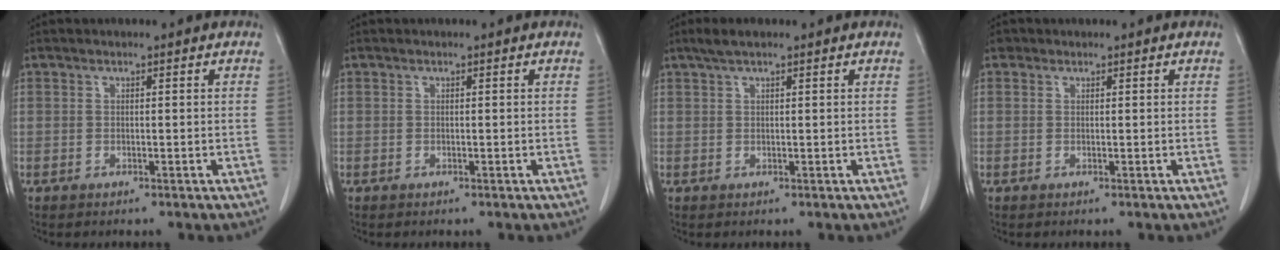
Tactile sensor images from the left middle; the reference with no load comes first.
{"total": 0.0}
{"total": 2.4, "force": [1.7, 0.4, 1.6], "torque": [-0.037, 0.012, 0.033]}
{"total": 0.6, "force": [0.4, 0.4, 0.0], "torque": [-0.001, 0.002, 0.006]}